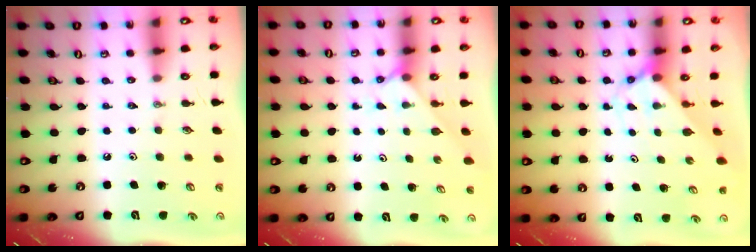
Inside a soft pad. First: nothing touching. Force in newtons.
{"total": 2.9, "press": 2.8, "slide": 0.3}
{"total": 2.4, "press": 2.4, "slide": 0.2}